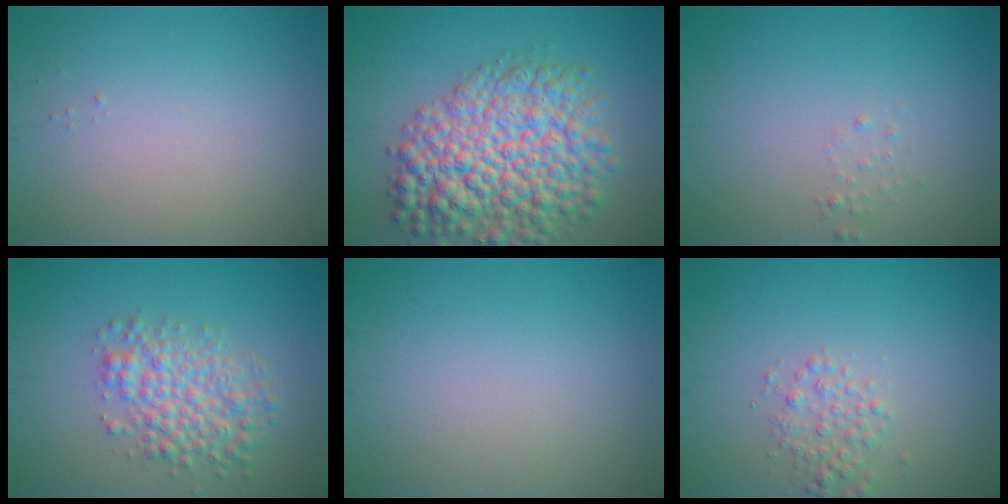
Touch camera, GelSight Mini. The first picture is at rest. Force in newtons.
{"total": 10.1, "press": 10.1, "slide": 0.4}
{"total": 0.6, "press": 0.6, "slide": 0.1}
{"total": 4.6, "press": 4.6, "slide": 0.2}
{"total": 0.0}
{"total": 2.0, "press": 2.0, "slide": 0.1}